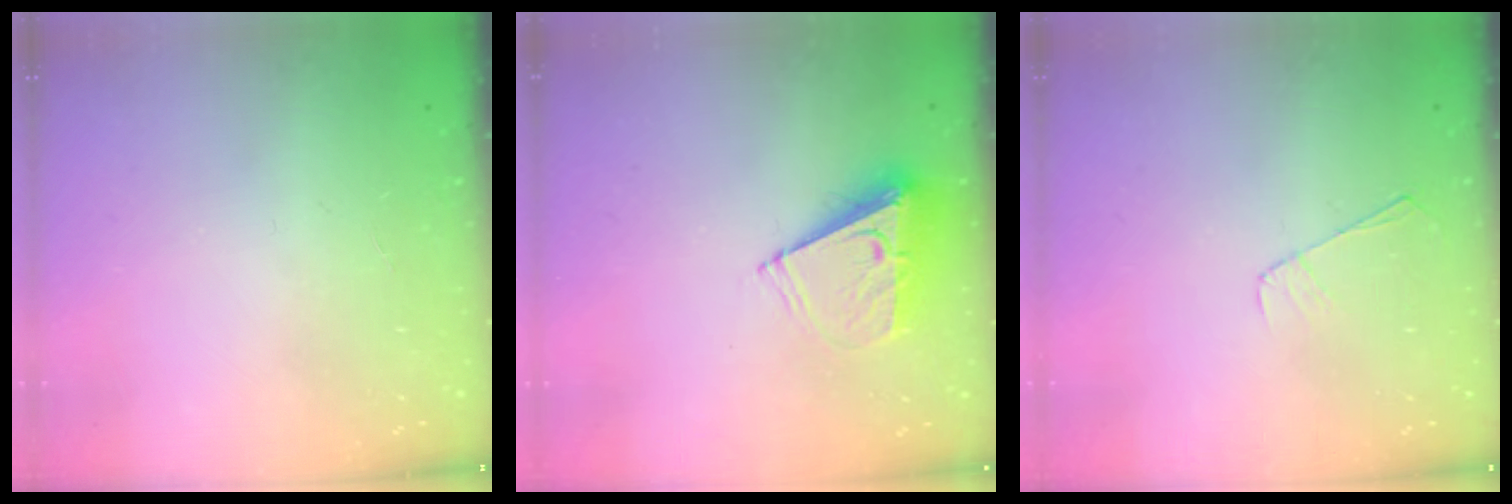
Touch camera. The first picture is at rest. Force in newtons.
{"total": 8.5, "press": 8.5, "slide": 0.6}
{"total": 3.9, "press": 3.8, "slide": 0.5}